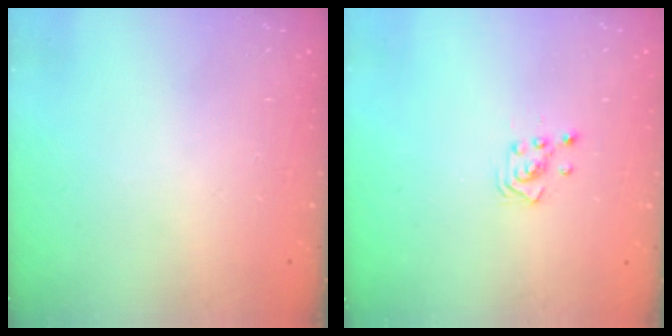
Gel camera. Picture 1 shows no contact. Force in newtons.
{"total": 2.9, "press": 2.8, "slide": 0.3}